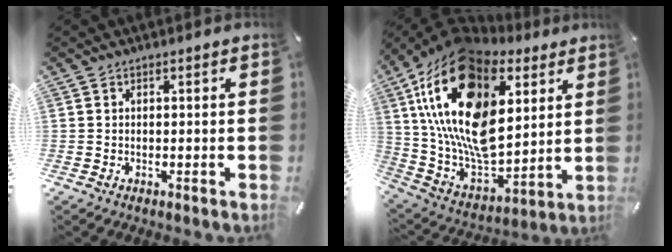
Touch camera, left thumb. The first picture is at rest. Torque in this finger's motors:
{"motor_torque": [2.53, 2.48, 2.77, 0.00, 1.05]}